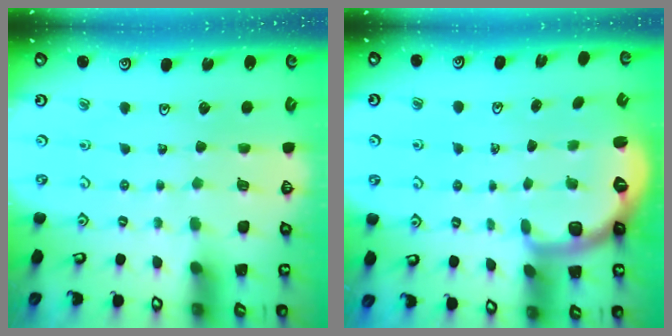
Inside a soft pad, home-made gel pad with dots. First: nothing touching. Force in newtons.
{"total": 2.6, "press": 1.6, "slide": 2.1}